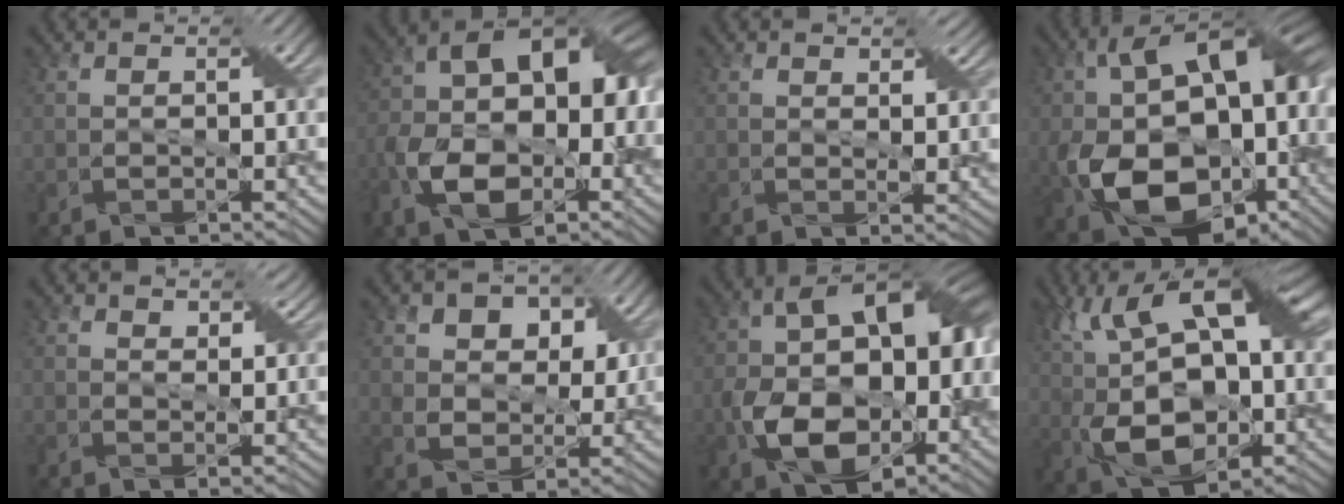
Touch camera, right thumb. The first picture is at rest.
{"total": 16.6, "force": [-3.7, 10.3, 12.5], "torque": [-0.220, -0.017, -0.069]}
{"total": 2.6, "force": [1.7, 1.4, 1.5], "torque": [-0.028, -0.005, 0.030]}
{"total": 19.8, "force": [-3.3, 13.5, 14.1], "torque": [-0.269, -0.043, -0.033]}
{"total": 3.6, "force": [2.3, 2.0, 1.9], "torque": [-0.039, -0.005, 0.040]}
{"total": 8.4, "force": [3.3, 6.0, 4.8], "torque": [-0.092, -0.006, 0.046]}
{"total": 17.2, "force": [-3.3, 10.8, 13.0], "torque": [-0.224, -0.024, -0.052]}
{"total": 17.2, "force": [3.5, 9.2, 14.1], "torque": [-0.258, 0.012, 0.054]}